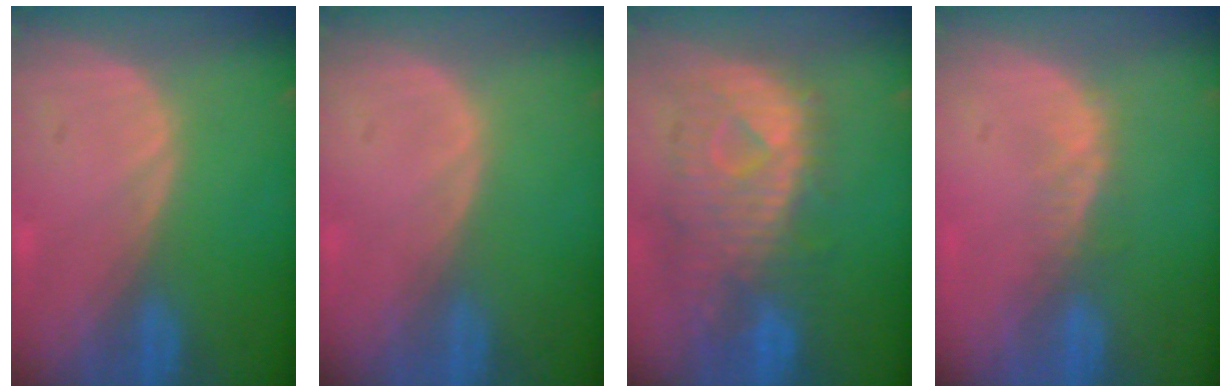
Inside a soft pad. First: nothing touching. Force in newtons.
{"total": 0.0}
{"total": 10.6, "press": 9.5, "slide": 4.6}
{"total": 2.3, "press": 1.9, "slide": 1.4}